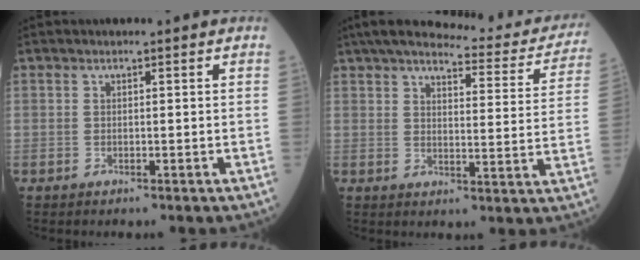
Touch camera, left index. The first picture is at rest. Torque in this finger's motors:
{"motor_torque": [0.77, -1.37, -0.16, 0.03]}